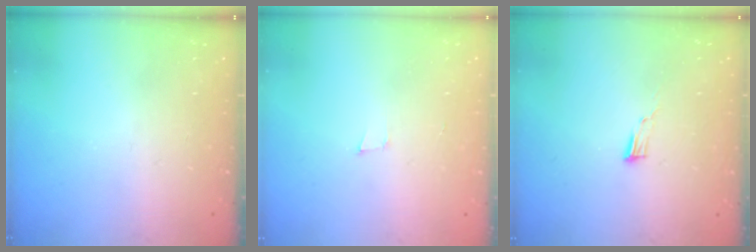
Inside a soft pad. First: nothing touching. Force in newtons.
{"total": 3.4, "press": 2.2, "slide": 2.6}
{"total": 4.4, "press": 4.3, "slide": 1.0}